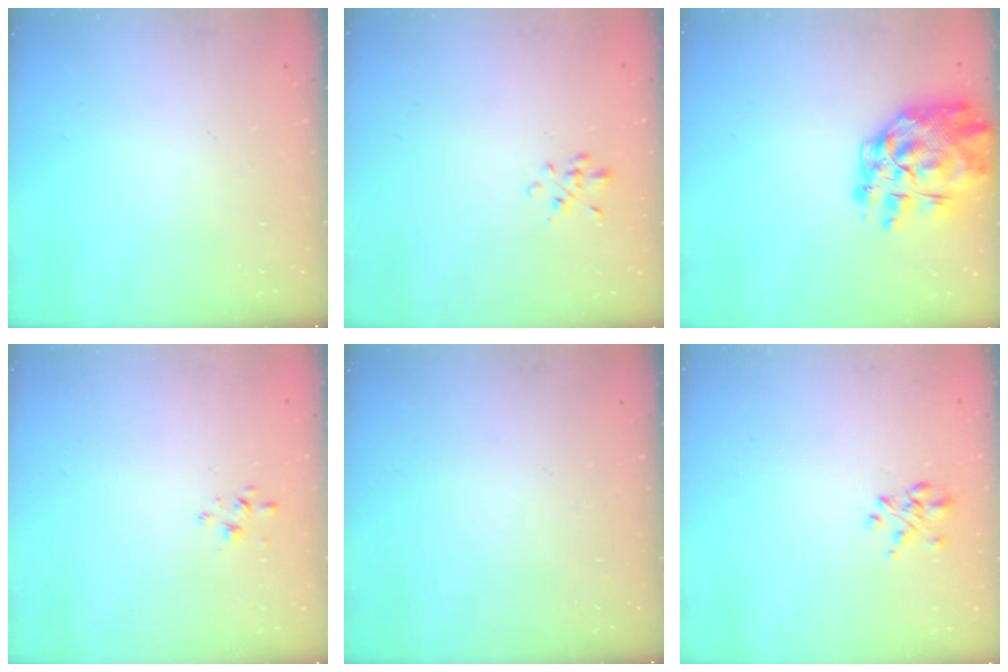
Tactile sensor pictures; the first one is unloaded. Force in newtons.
{"total": 1.6, "press": 1.5, "slide": 0.6}
{"total": 16.1, "press": 15.1, "slide": 5.6}
{"total": 1.7, "press": 1.7, "slide": 0.3}
{"total": 0.0}
{"total": 3.1, "press": 3.0, "slide": 1.0}